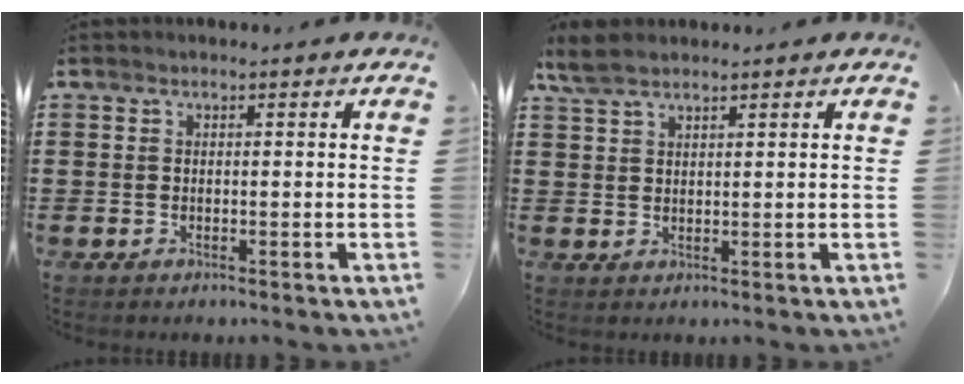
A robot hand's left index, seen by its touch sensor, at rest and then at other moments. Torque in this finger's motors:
{"motor_torque": [1.24, 0.90, 0.12, 0.10]}